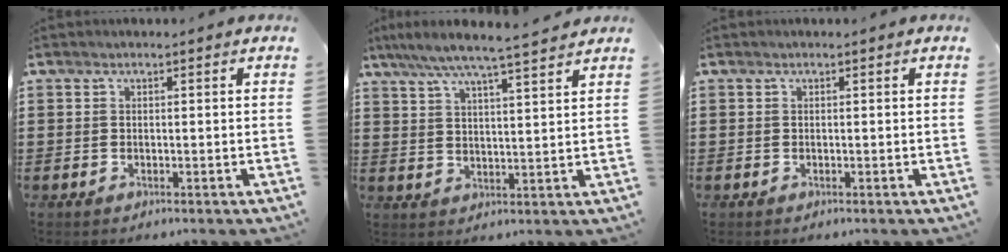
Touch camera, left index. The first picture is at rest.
{"total": 5.8, "force": [5.1, -0.5, 2.8], "torque": [-0.072, -0.028, 0.085]}
{"total": 0.0}